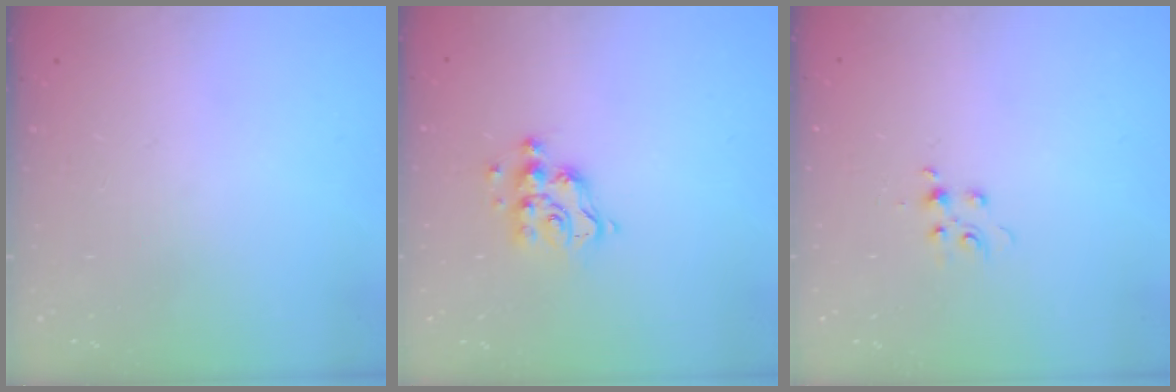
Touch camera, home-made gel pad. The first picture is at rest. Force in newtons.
{"total": 8.5, "press": 8.5, "slide": 0.6}
{"total": 4.5, "press": 4.2, "slide": 1.4}